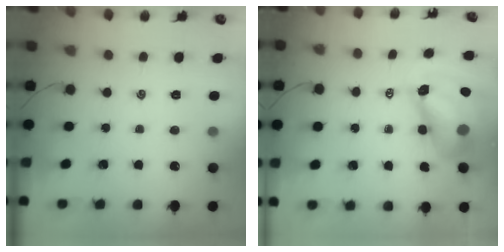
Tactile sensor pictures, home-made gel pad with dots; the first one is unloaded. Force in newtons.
{"total": 11.9, "press": 11.4, "slide": 3.4}